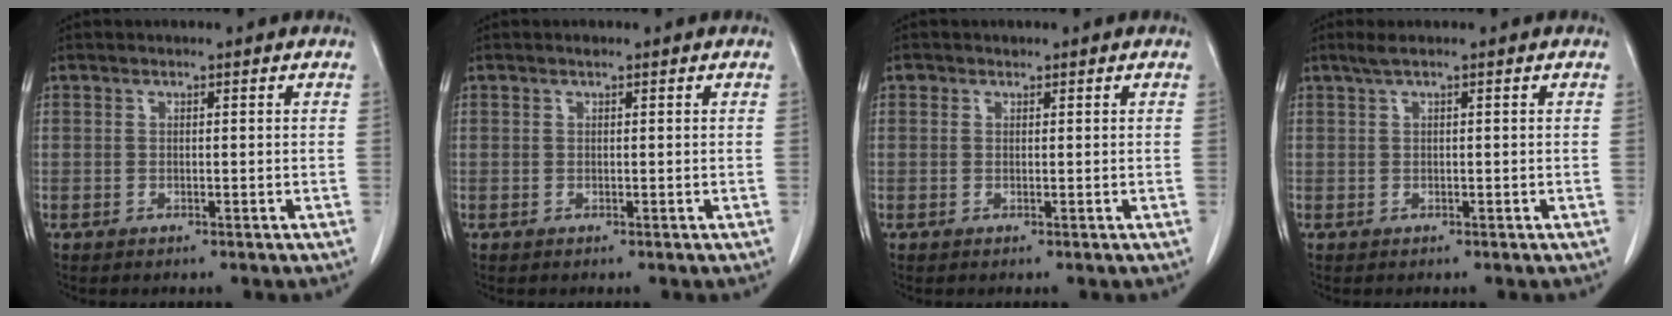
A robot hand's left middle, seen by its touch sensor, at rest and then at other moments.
{"total": 0.0}
{"total": 0.6, "force": [0.3, 0.5, 0.0], "torque": [0.002, -0.001, 0.003]}
{"total": 1.3, "force": [0.8, -0.1, 1.1], "torque": [-0.030, 0.015, 0.018]}